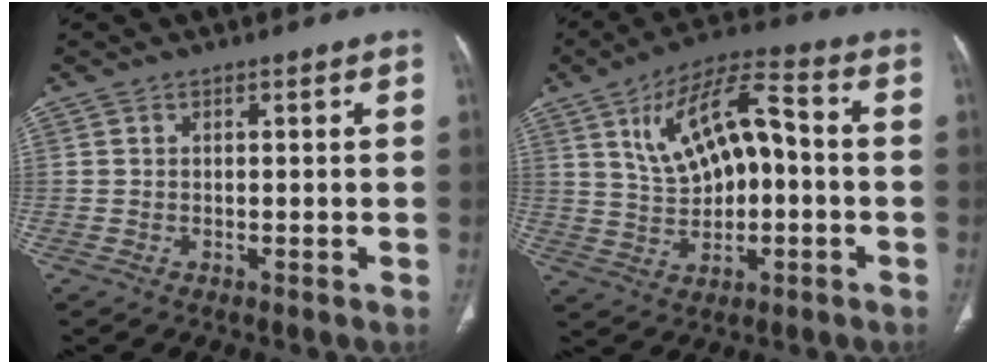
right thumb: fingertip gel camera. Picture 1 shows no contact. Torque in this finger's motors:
{"motor_torque": [-0.01, 0.56, 0.13, 0.18, 0.33]}